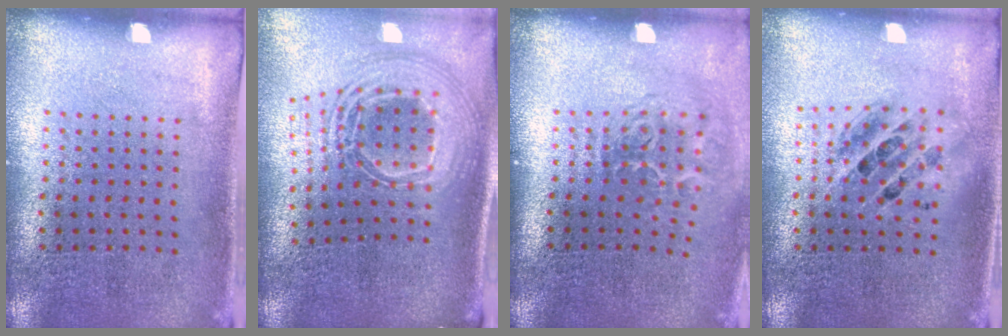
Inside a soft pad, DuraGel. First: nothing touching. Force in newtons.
{"total": 2.6, "press": 1.9, "slide": 1.8}
{"total": 1.9, "press": 1.2, "slide": 1.4}
{"total": 1.5, "press": 1.2, "slide": 0.8}